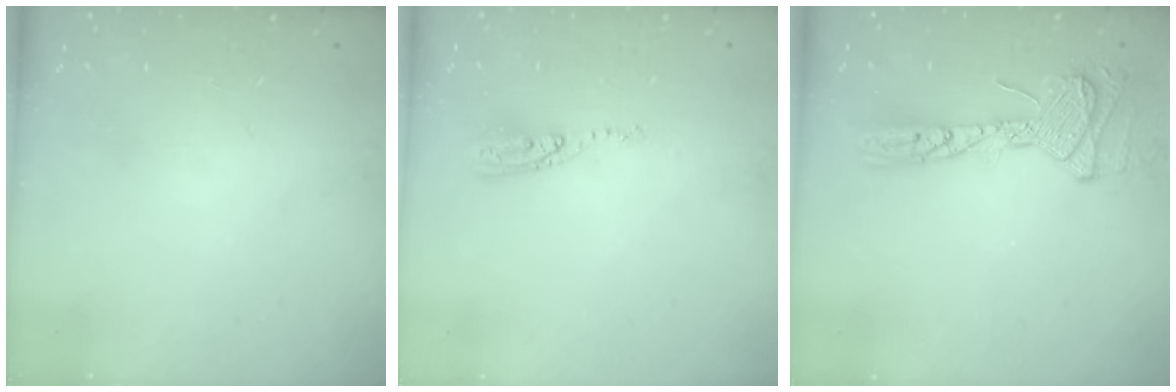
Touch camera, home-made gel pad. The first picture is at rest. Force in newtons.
{"total": 5.9, "press": 5.9, "slide": 0.4}
{"total": 16.8, "press": 16.1, "slide": 4.6}